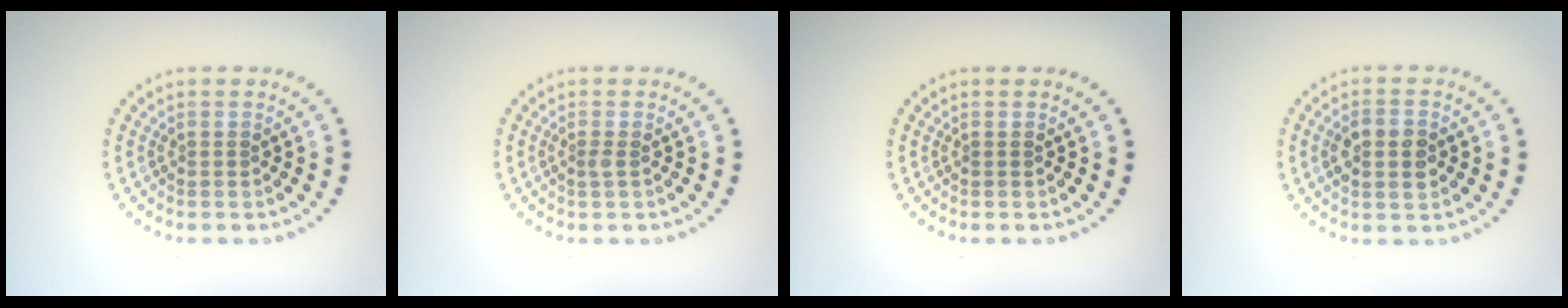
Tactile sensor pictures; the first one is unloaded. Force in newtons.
{"total": 0.6, "press": 0.5, "slide": 0.3}
{"total": 0.0}
{"total": 2.9, "press": 2.9, "slide": 0.2}